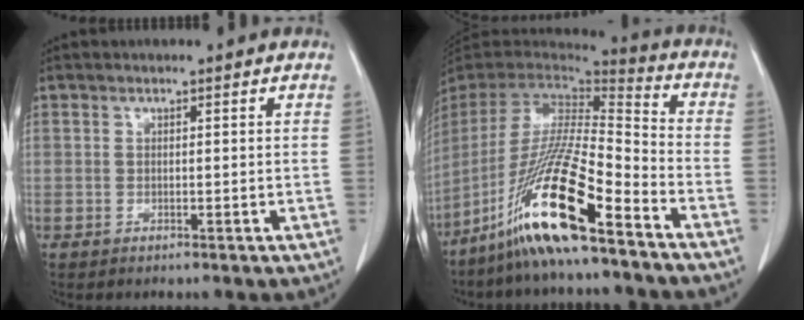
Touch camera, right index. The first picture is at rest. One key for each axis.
{"total": 19.8, "fx": -12.7, "fy": 1.0, "fz": 15.2, "tx": -0.329, "ty": -0.045, "tz": -0.245}